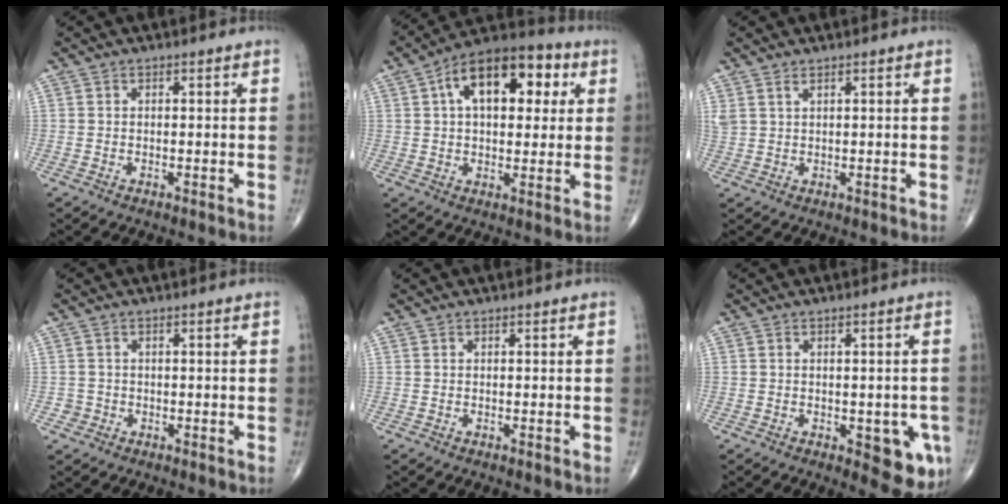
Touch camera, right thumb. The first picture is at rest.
{"total": 17.2, "force": [5.1, 9.5, 13.4], "torque": [-0.170, 0.023, 0.069]}
{"total": 2.0, "force": [1.4, 0.7, 1.2], "torque": [-0.030, 0.004, 0.038]}
{"total": 1.5, "force": [-0.5, 1.4, -0.2], "torque": [0.015, 0.008, -0.013]}
{"total": 0.0}
{"total": 7.9, "force": [-2.6, 3.4, 6.6], "torque": [-0.047, -0.005, -0.026]}